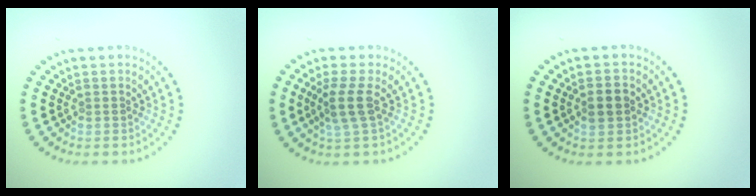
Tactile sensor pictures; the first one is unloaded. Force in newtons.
{"total": 2.5, "press": 2.0, "slide": 1.5}
{"total": 2.2, "press": 2.2, "slide": 0.0}